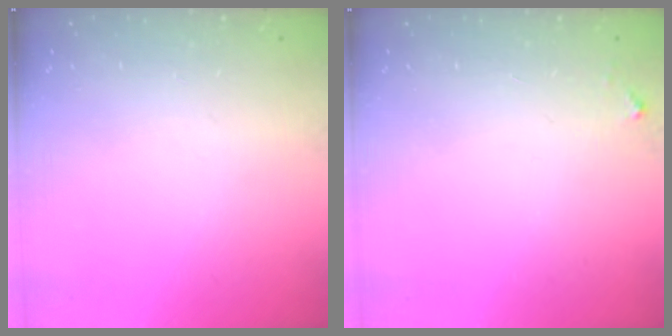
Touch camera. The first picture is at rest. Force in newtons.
{"total": 2.8, "press": 2.8, "slide": 0.2}